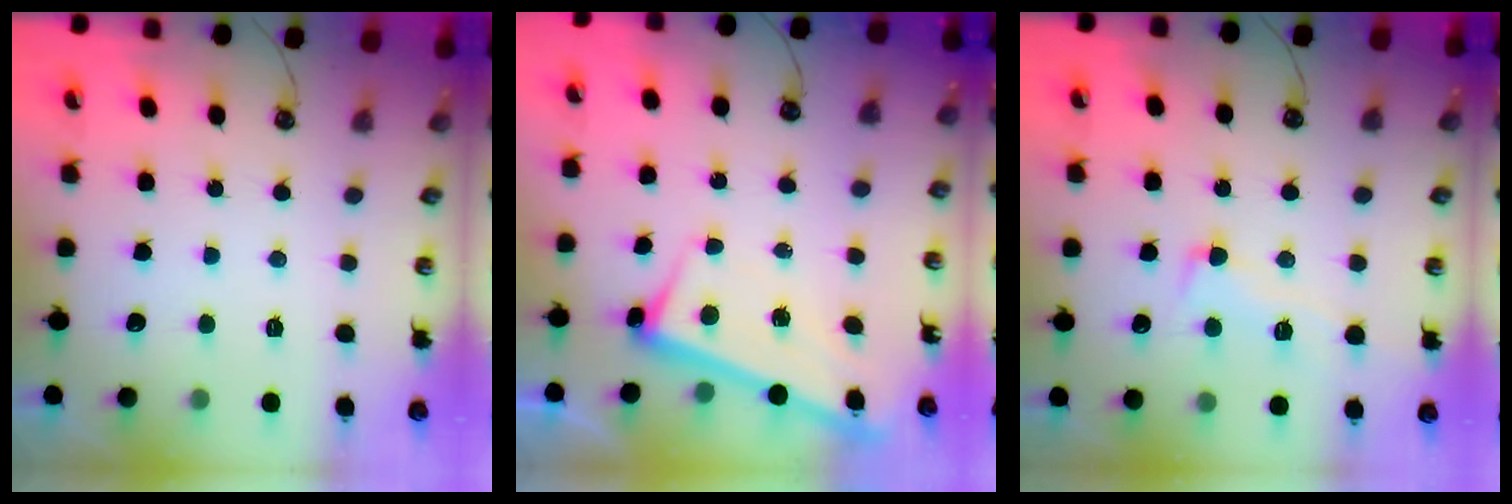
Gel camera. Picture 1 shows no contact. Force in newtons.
{"total": 2.9, "press": 2.9, "slide": 0.4}
{"total": 2.5, "press": 2.3, "slide": 1.1}